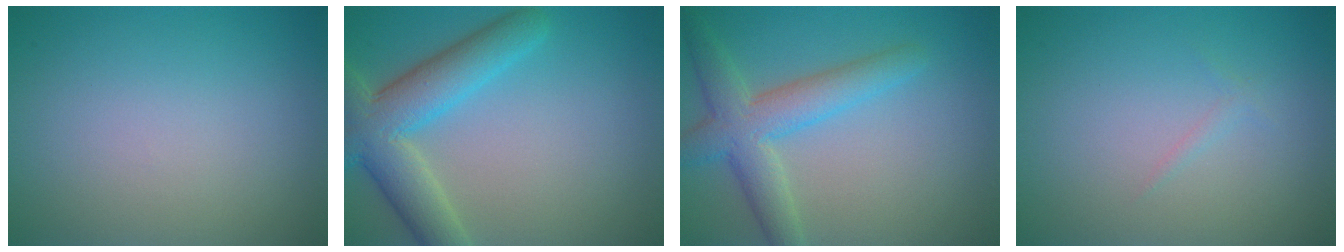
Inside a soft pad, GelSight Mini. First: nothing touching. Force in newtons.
{"total": 6.8, "press": 6.8, "slide": 0.3}
{"total": 5.0, "press": 5.0, "slide": 0.2}
{"total": 0.5, "press": 0.5, "slide": 0.1}